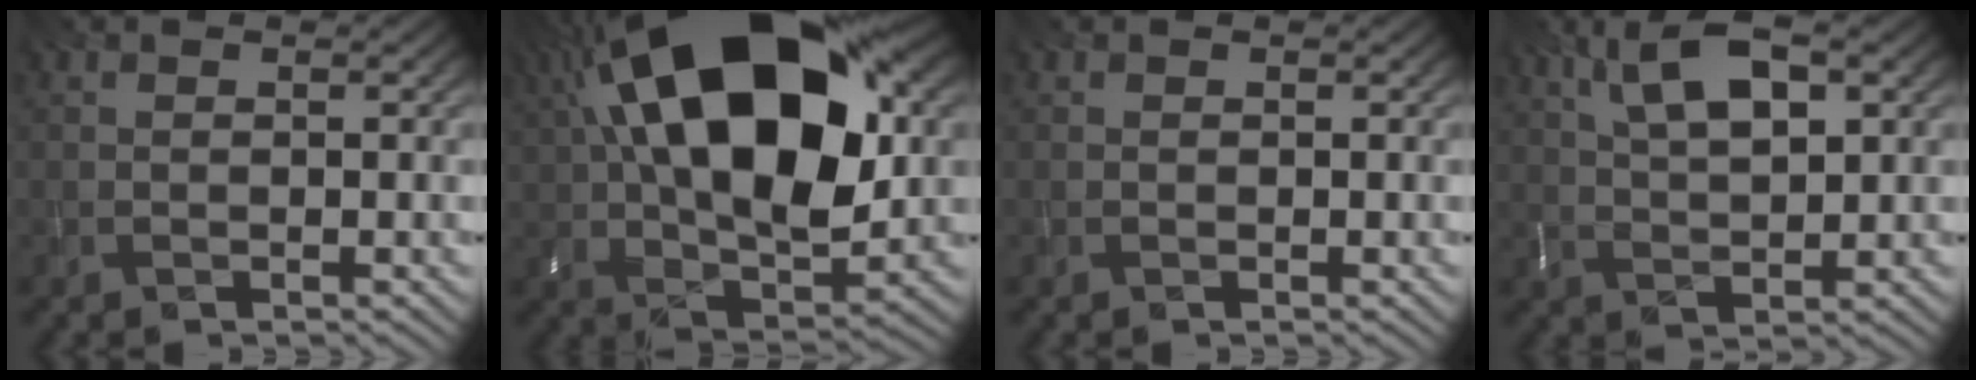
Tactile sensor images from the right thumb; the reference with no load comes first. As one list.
[{"total": 21.1, "force": [6.0, 11.6, 16.5], "torque": [-0.311, 0.036, 0.091]}, {"total": 0.0}, {"total": 8.5, "force": [3.7, 3.3, 6.9], "torque": [-0.145, 0.016, 0.072]}]